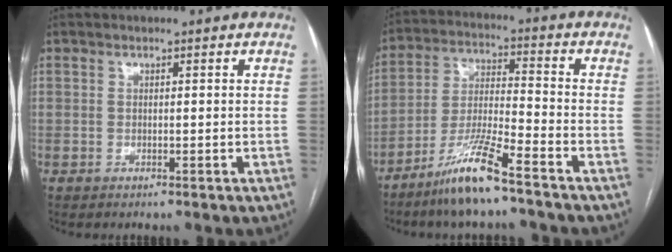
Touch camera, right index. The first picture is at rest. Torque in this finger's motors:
{"motor_torque": [1.04, -0.77, 0.34, 0.08]}